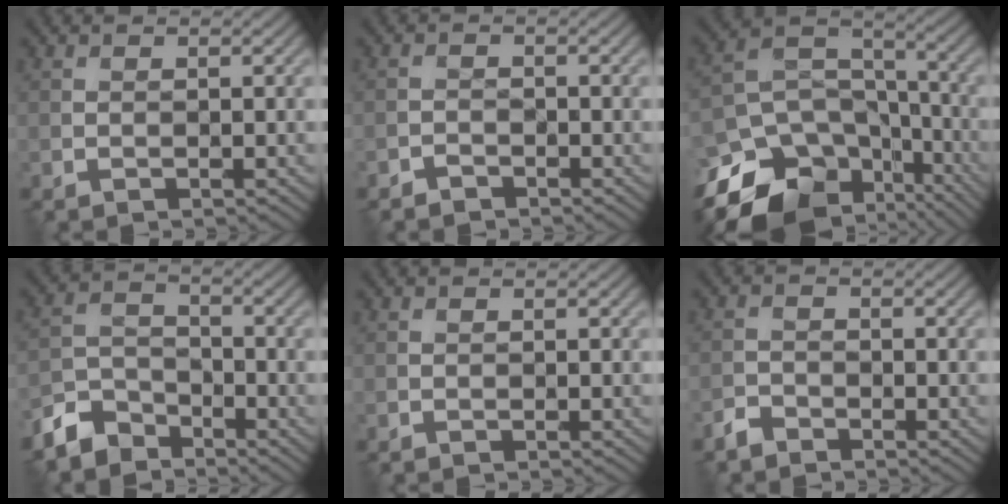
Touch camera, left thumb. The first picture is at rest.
{"total": 1.5, "force": [-1.4, 0.5, 0.2], "torque": [-0.003, 0.000, -0.031]}
{"total": 15.6, "force": [-9.9, 10.1, 6.7], "torque": [-0.171, -0.034, -0.149]}
{"total": 5.7, "force": [-4.7, 2.8, 1.5], "torque": [-0.038, -0.004, -0.109]}
{"total": 0.0}
{"total": 1.9, "force": [-1.6, 0.8, 0.4], "torque": [-0.009, 0.001, -0.041]}